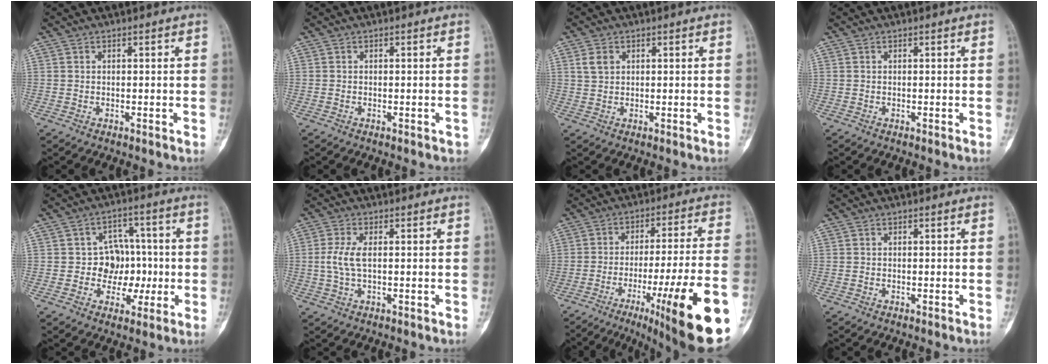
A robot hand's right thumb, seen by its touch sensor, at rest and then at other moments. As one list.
[{"total": 0.5, "force": [-0.2, 0.3, 0.3], "torque": [-0.002, 0.009, 0.000]}, {"total": 2.8, "force": [1.2, 2.0, 1.6], "torque": [-0.024, 0.001, 0.027]}, {"total": 0.0}, {"total": 8.5, "force": [-0.8, 7.3, 4.2], "torque": [0.001, 0.025, -0.015]}, {"total": 4.6, "force": [0.2, 1.9, 4.2], "torque": [-0.108, 0.003, 0.002]}, {"total": 22.8, "force": [-10.1, 2.4, 20.3], "torque": [-0.241, 0.030, -0.145]}, {"total": 0.0}]